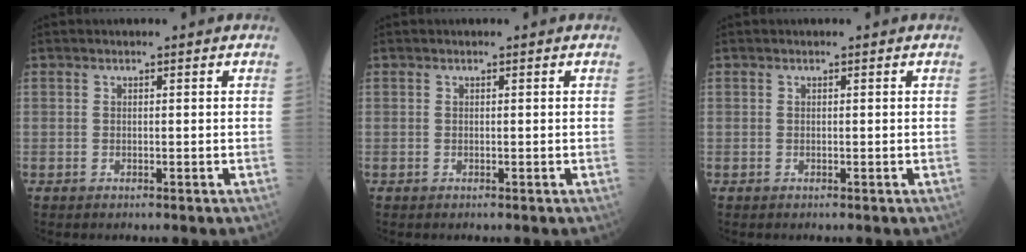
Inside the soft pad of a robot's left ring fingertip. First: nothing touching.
{"total": 0.0}
{"total": 0.0}